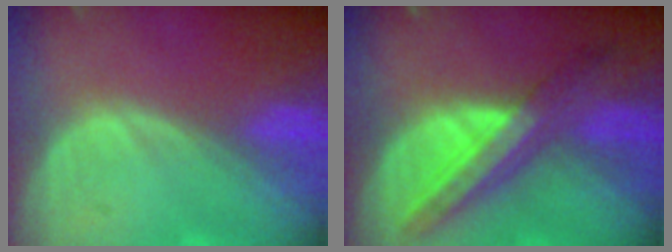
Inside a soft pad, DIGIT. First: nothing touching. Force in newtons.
{"total": 8.5, "press": 7.5, "slide": 4.0}